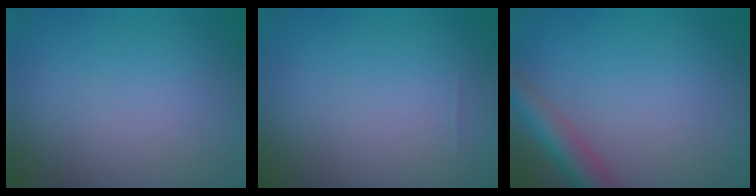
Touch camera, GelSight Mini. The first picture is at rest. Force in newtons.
{"total": 0.0}
{"total": 3.5, "press": 3.5, "slide": 0.1}